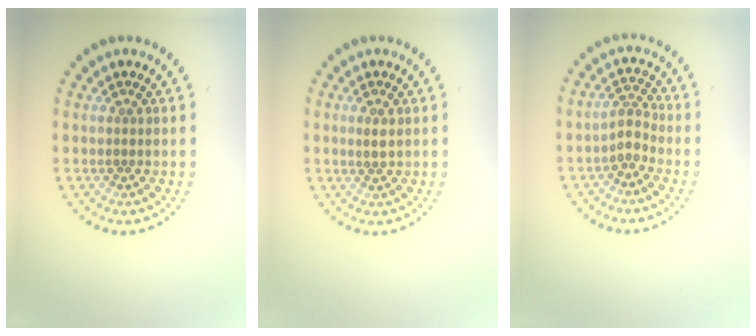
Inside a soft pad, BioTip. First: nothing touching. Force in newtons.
{"total": 1.0, "press": 1.0, "slide": 0.3}
{"total": 2.1, "press": 1.4, "slide": 1.5}